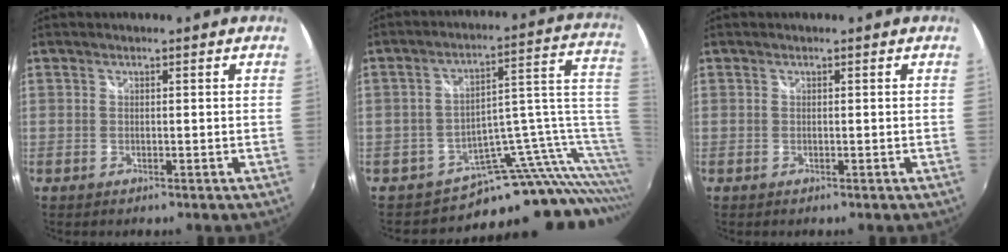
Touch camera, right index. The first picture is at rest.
{"total": 11.2, "force": [-6.2, 4.9, 7.9], "torque": [-0.081, 0.026, -0.103]}
{"total": 0.0}